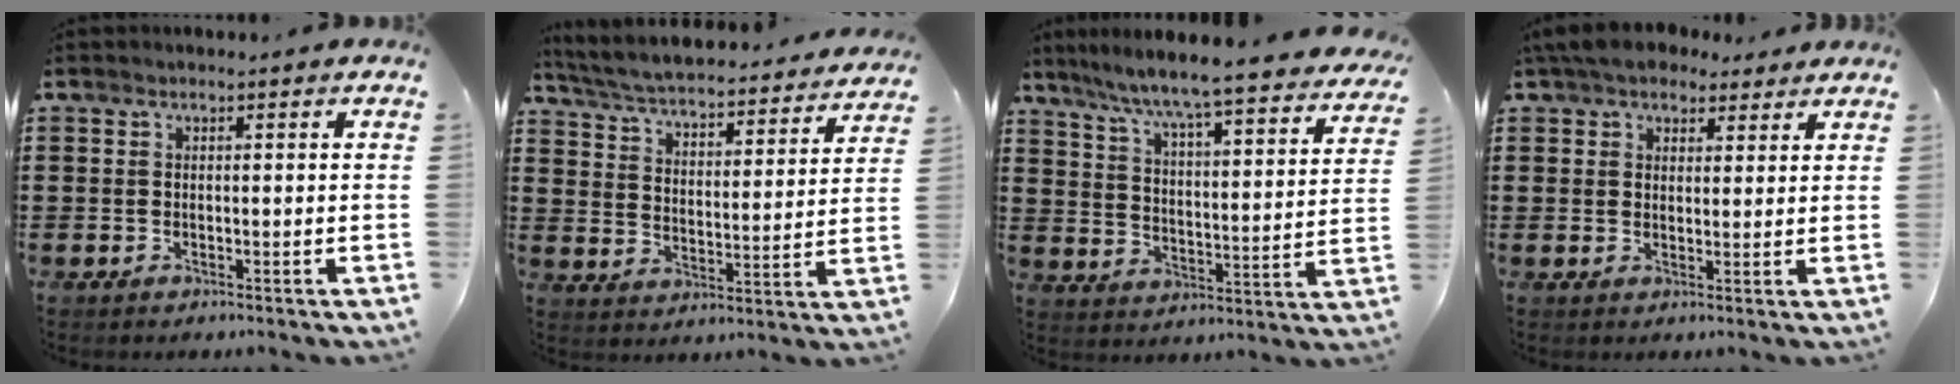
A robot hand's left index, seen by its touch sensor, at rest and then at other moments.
{"total": 4.0, "force": [3.9, -0.3, 0.9], "torque": [-0.040, -0.036, 0.057]}
{"total": 6.3, "force": [5.6, -0.8, 2.6], "torque": [-0.076, -0.045, 0.089]}
{"total": 5.5, "force": [4.6, 2.5, 1.9], "torque": [-0.055, 0.001, 0.088]}